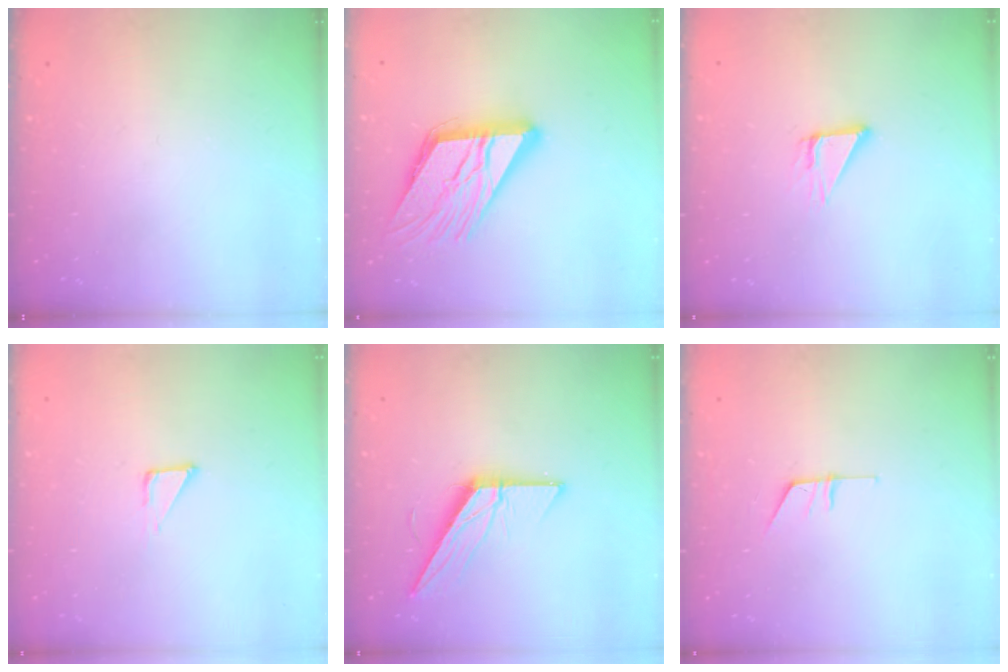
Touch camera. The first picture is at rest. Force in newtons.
{"total": 17.8, "press": 17.7, "slide": 2.1}
{"total": 4.6, "press": 4.6, "slide": 0.2}
{"total": 3.6, "press": 3.6, "slide": 0.2}
{"total": 13.8, "press": 13.8, "slide": 0.4}
{"total": 5.4, "press": 5.4, "slide": 0.5}